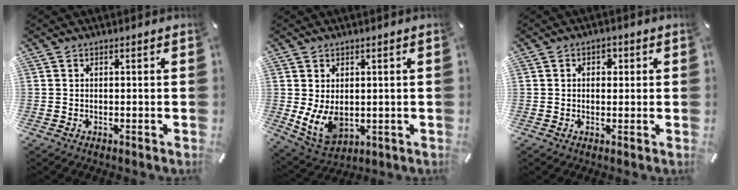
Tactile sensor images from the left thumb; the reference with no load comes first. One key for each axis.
{"total": 7.6, "fx": 0.5, "fy": 5.5, "fz": 5.2, "tx": -0.107, "ty": -0.011, "tz": 0.011}
{"total": 2.2, "fx": 0.4, "fy": 1.7, "fz": 1.2, "tx": -0.011, "ty": 0.002, "tz": 0.000}